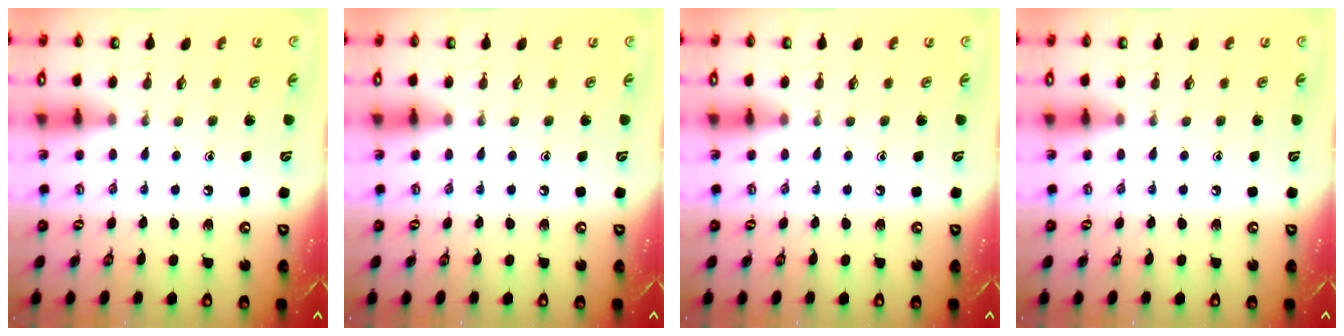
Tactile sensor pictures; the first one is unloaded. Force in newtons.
{"total": 0.0}
{"total": 0.0}
{"total": 0.0}